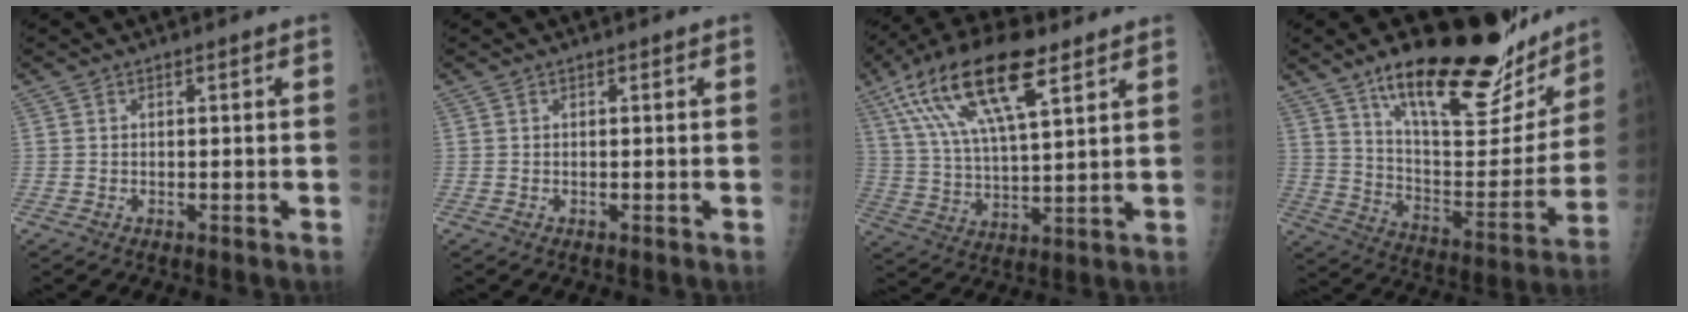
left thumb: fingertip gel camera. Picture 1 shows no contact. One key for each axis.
{"total": 0.0}
{"total": 18.7, "fx": 9.7, "fy": 6.5, "fz": 14.6, "tx": -0.268, "ty": -0.010, "tz": 0.178}
{"total": 28.0, "fx": 19.2, "fy": 9.5, "fz": 18.0, "tx": -0.222, "ty": -0.080, "tz": 0.300}